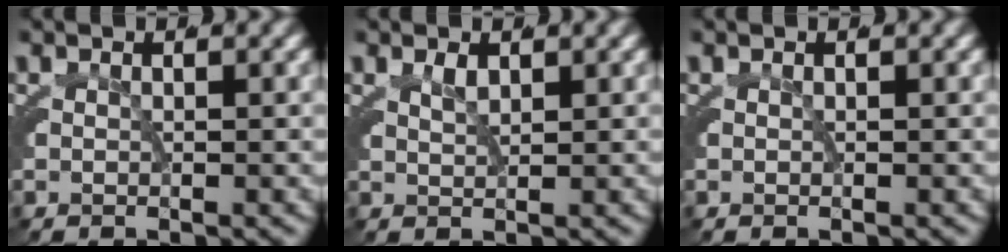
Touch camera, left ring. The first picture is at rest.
{"total": 0.5, "force": [0.3, -0.4, 0.0], "torque": [0.003, -0.005, 0.012]}
{"total": 0.0}